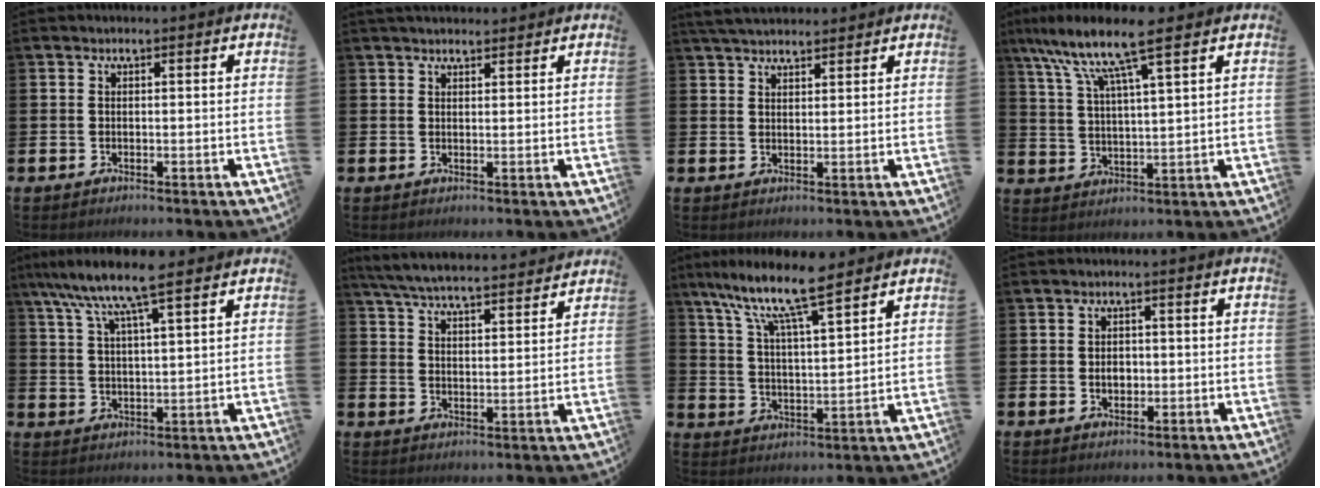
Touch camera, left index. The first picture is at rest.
{"total": 2.1, "force": [2.0, 0.5, 0.3], "torque": [0.005, -0.010, 0.033]}
{"total": 3.8, "force": [3.6, 0.9, 0.8], "torque": [-0.018, -0.014, 0.066]}
{"total": 9.3, "force": [7.1, 0.8, 5.9], "torque": [-0.128, -0.028, 0.120]}
{"total": 8.8, "force": [7.3, 0.9, 4.9], "torque": [-0.107, -0.026, 0.128]}
{"total": 6.4, "force": [6.2, 0.5, 1.4], "torque": [-0.044, -0.043, 0.108]}
{"total": 9.7, "force": [8.2, 1.2, 5.1], "torque": [-0.112, -0.051, 0.136]}
{"total": 2.2, "force": [-0.1, 1.6, 1.4], "torque": [-0.004, -0.002, -0.010]}